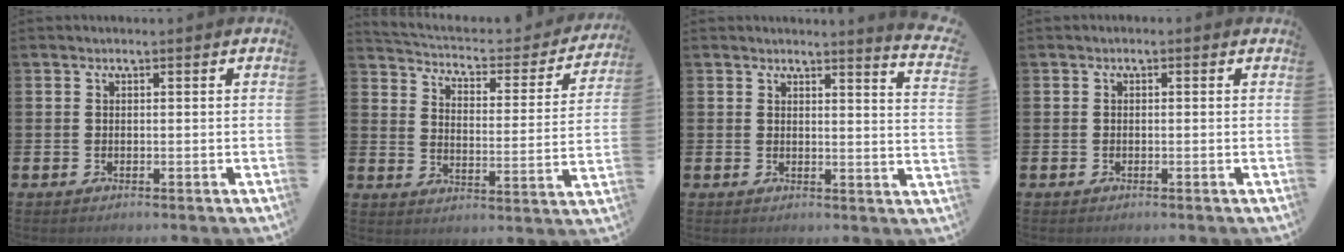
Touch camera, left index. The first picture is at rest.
{"total": 4.3, "force": [3.9, 1.6, 1.0], "torque": [-0.050, -0.036, 0.058]}
{"total": 2.9, "force": [2.7, -0.3, 0.8], "torque": [-0.007, -0.030, 0.042]}
{"total": 0.5, "force": [-0.4, 0.3, 0.1], "torque": [-0.009, 0.002, -0.008]}